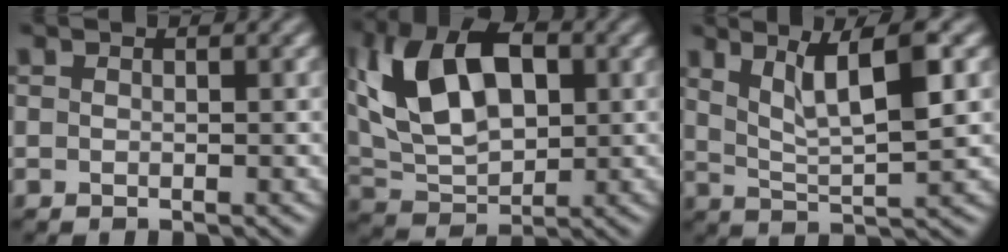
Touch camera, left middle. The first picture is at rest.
{"total": 10.0, "force": [2.5, 5.8, 7.7], "torque": [-0.148, 0.019, 0.036]}
{"total": 5.5, "force": [2.2, 1.1, 4.9], "torque": [-0.085, 0.000, 0.039]}